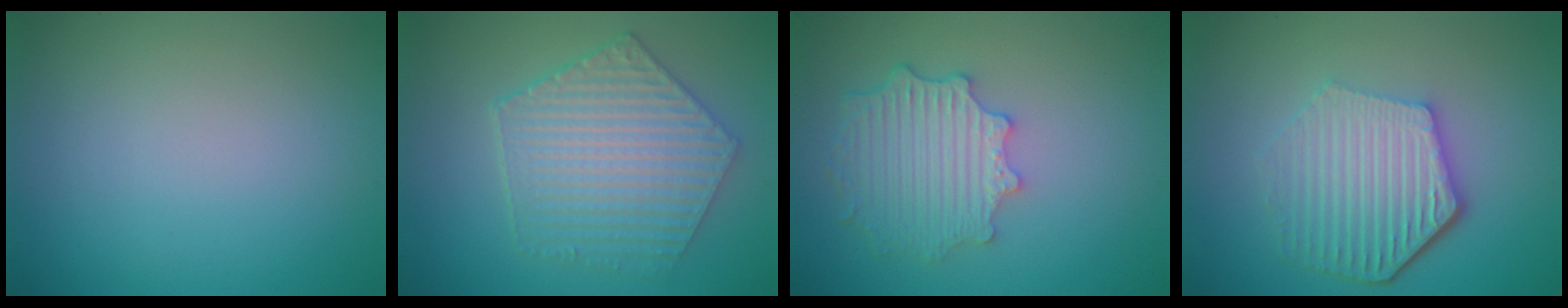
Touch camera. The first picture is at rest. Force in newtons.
{"total": 5.9, "press": 4.8, "slide": 3.6}
{"total": 4.6, "press": 3.8, "slide": 2.5}
{"total": 6.0, "press": 4.5, "slide": 3.9}